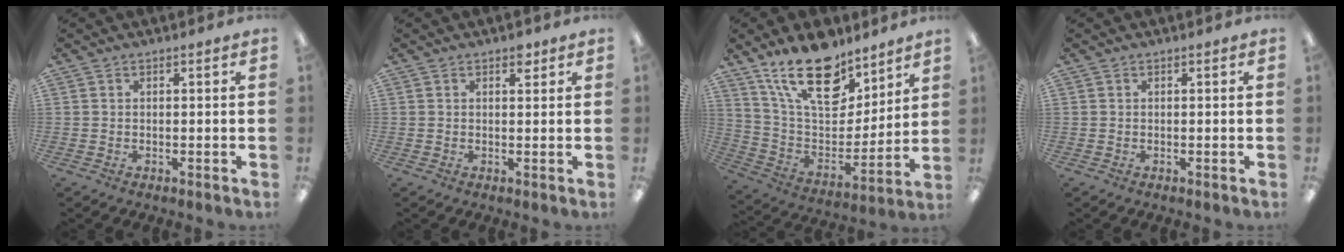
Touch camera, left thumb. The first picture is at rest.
{"total": 2.3, "force": [1.6, 1.2, 1.2], "torque": [-0.002, -0.007, 0.022]}
{"total": 21.1, "force": [14.8, 10.1, 11.2], "torque": [-0.195, -0.087, 0.266]}
{"total": 0.0}